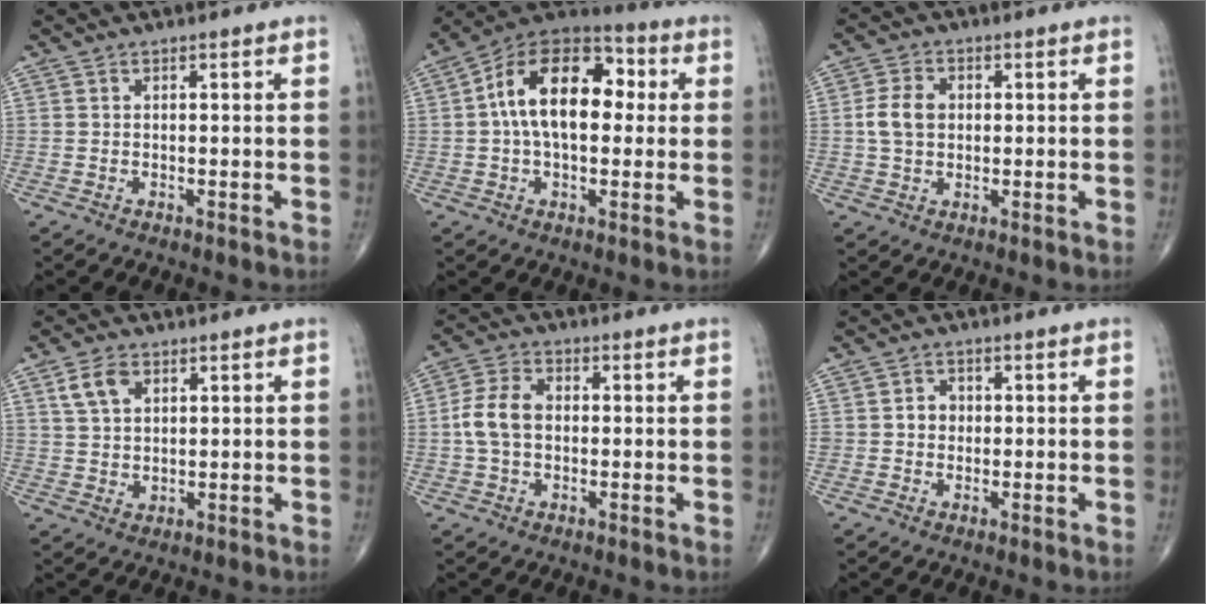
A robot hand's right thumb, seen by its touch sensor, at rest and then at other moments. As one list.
[{"total": 17.2, "force": [2.1, 10.1, 13.7], "torque": [-0.207, 0.036, 0.024]}, {"total": 5.8, "force": [0.4, 4.3, 3.8], "torque": [-0.068, 0.007, 0.005]}, {"total": 5.8, "force": [2.6, 3.7, 3.7], "torque": [-0.059, -0.007, 0.051]}, {"total": 7.6, "force": [-0.1, 5.2, 5.5], "torque": [-0.109, 0.021, -0.009]}, {"total": 3.0, "force": [0.0, 2.8, 1.2], "torque": [0.000, 0.007, -0.005]}]